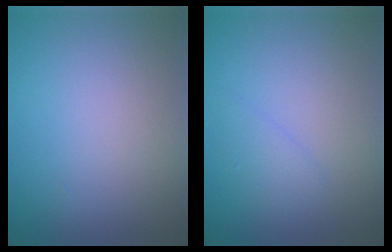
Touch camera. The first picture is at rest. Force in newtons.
{"total": 1.4, "press": 1.4, "slide": 0.1}